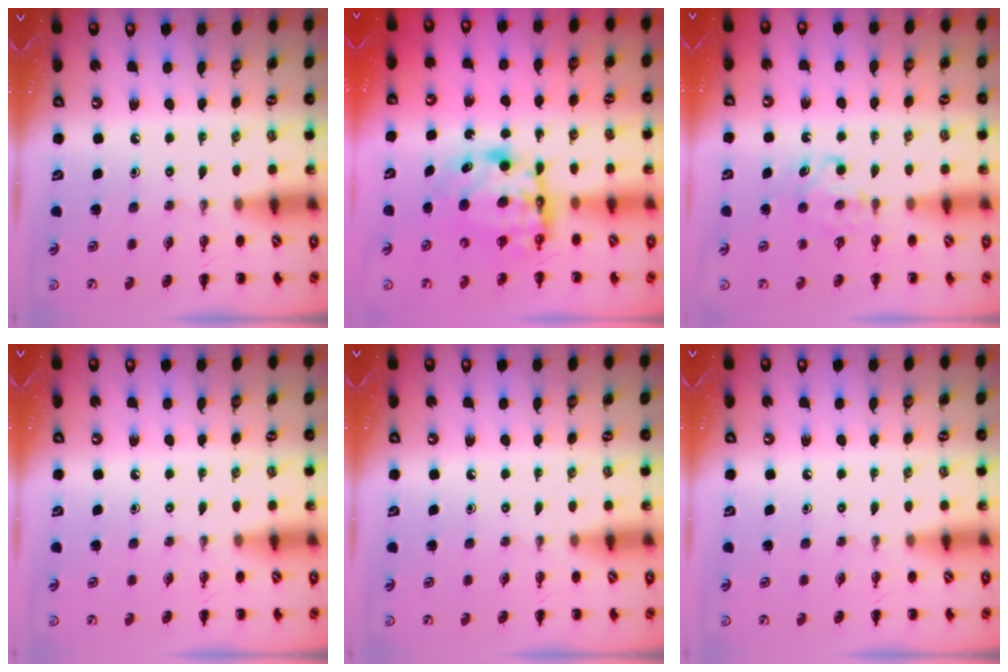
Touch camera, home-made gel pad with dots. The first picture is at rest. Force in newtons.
{"total": 7.6, "press": 7.4, "slide": 1.4}
{"total": 5.9, "press": 5.7, "slide": 1.8}
{"total": 0.0}
{"total": 0.0}
{"total": 0.0}